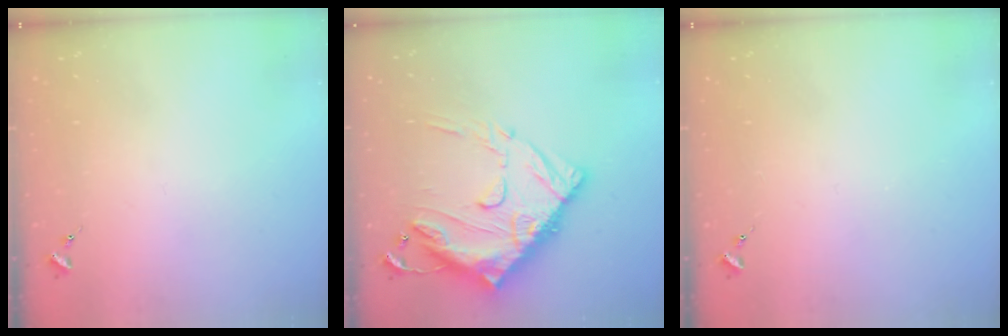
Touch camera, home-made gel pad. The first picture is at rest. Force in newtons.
{"total": 21.5, "press": 21.4, "slide": 2.1}
{"total": 0.0}